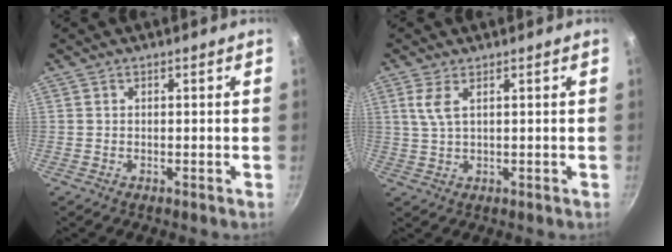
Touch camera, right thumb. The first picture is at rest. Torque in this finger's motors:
{"motor_torque": [-0.43, -0.08, 0.47, 0.35, 0.00]}